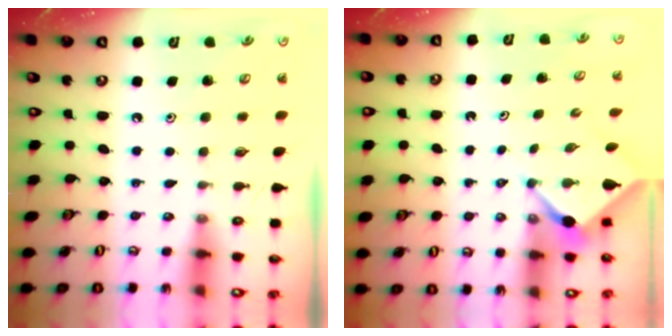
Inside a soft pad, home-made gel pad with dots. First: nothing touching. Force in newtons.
{"total": 2.4, "press": 2.4, "slide": 0.4}